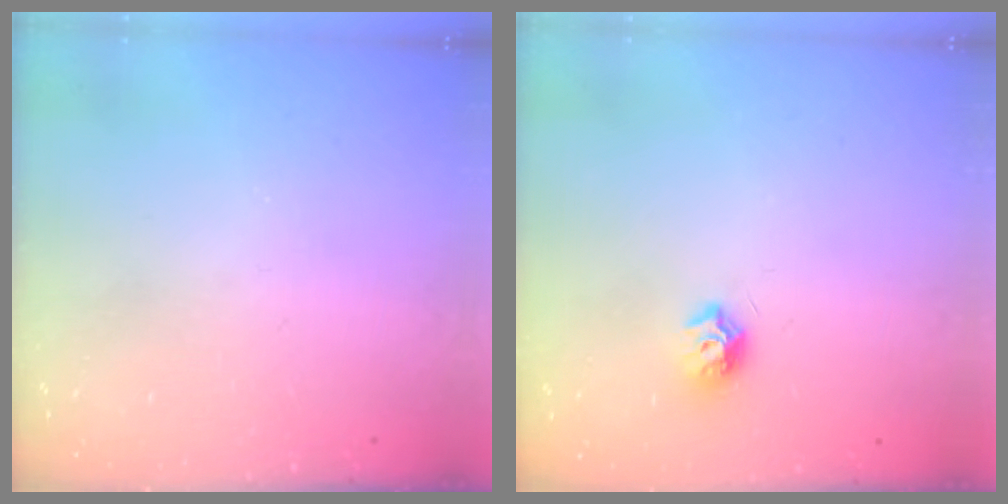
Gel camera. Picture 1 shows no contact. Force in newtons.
{"total": 7.4, "press": 7.4, "slide": 0.9}